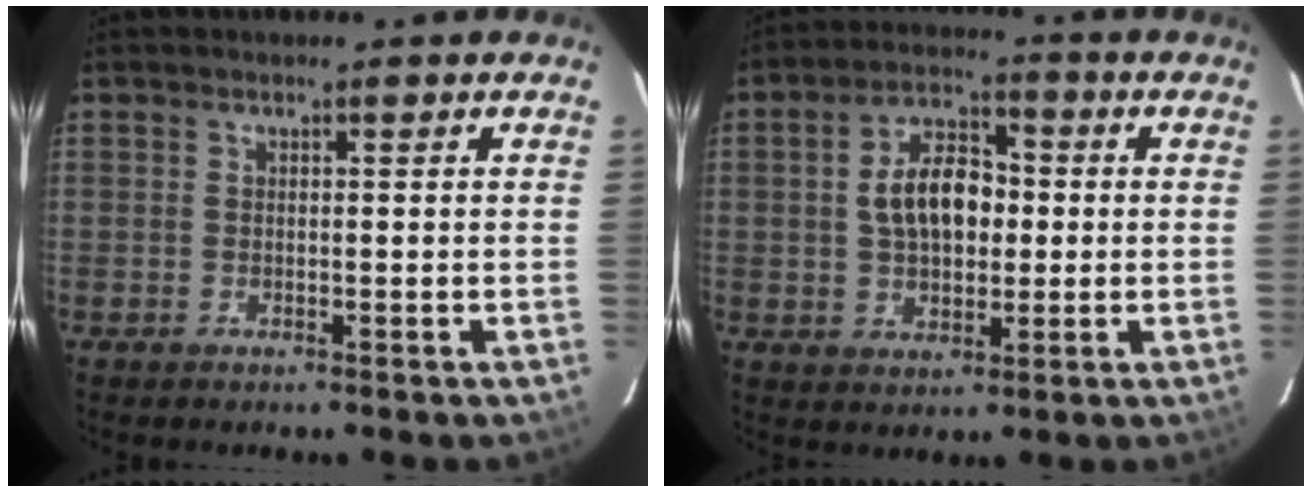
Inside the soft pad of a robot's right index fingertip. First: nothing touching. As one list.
[{"total": 10.1, "force": [0.5, 6.1, 8.0], "torque": [-0.146, 0.024, 0.014]}]